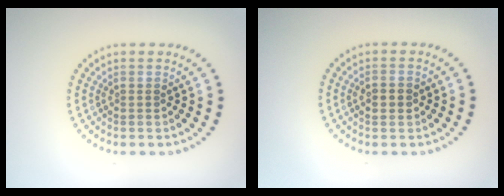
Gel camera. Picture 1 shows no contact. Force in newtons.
{"total": 2.2, "press": 2.2, "slide": 0.2}